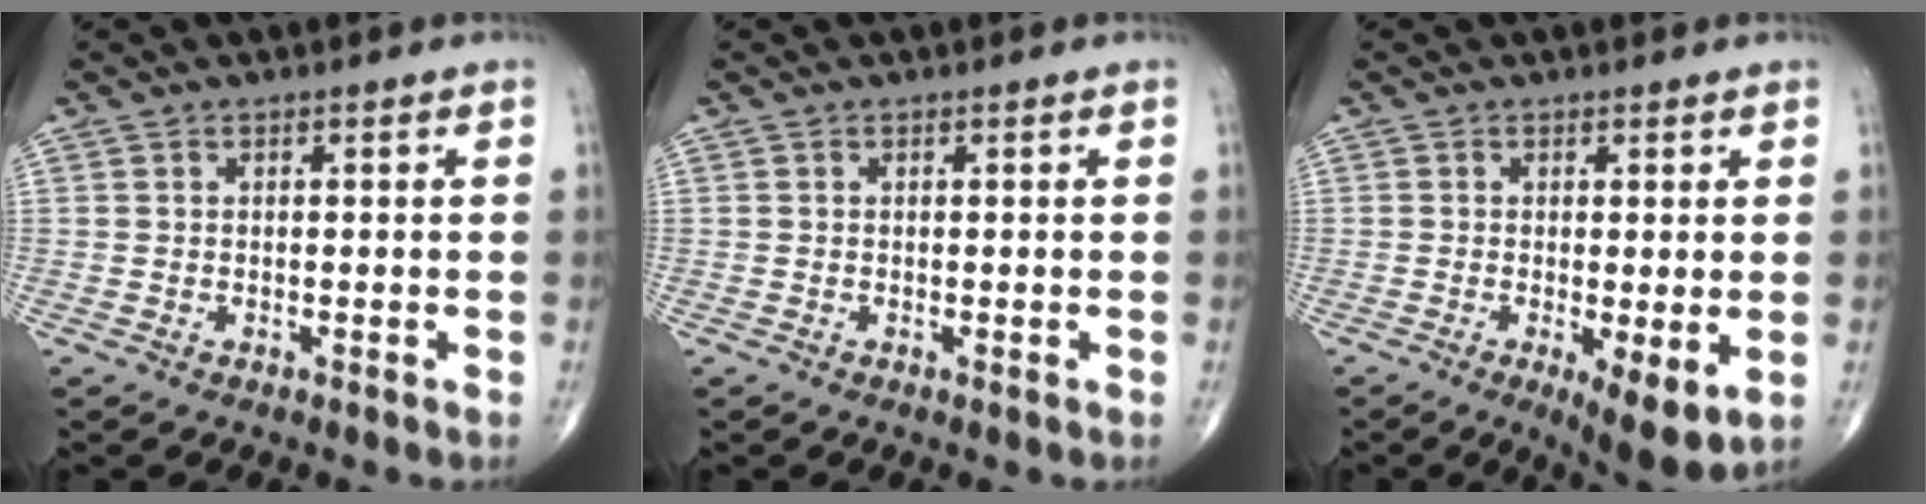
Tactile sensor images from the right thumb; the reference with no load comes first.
{"total": 0.0}
{"total": 6.9, "force": [-1.5, 2.0, 6.4], "torque": [-0.101, -0.023, -0.020]}